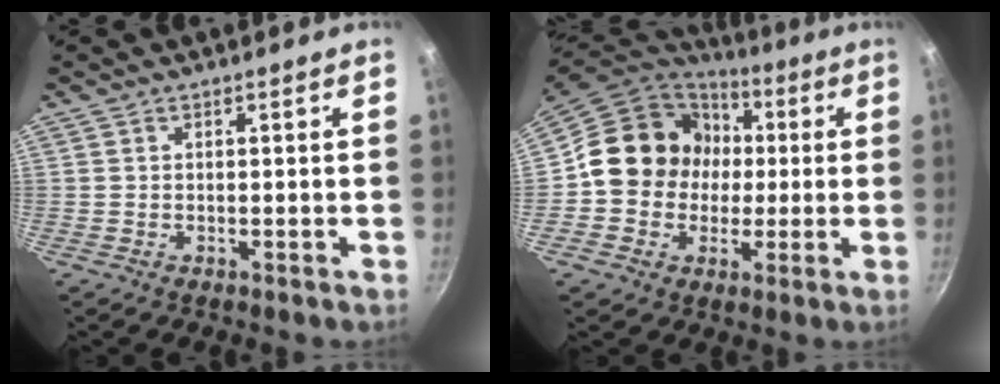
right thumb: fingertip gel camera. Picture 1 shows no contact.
{"total": 15.8, "force": [0.9, 14.4, 6.5], "torque": [-0.074, 0.030, 0.006]}